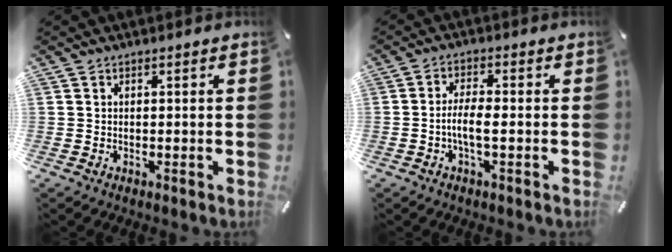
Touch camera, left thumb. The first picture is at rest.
{"total": 5.3, "force": [-1.3, 1.5, 4.9], "torque": [-0.101, -0.001, -0.026]}